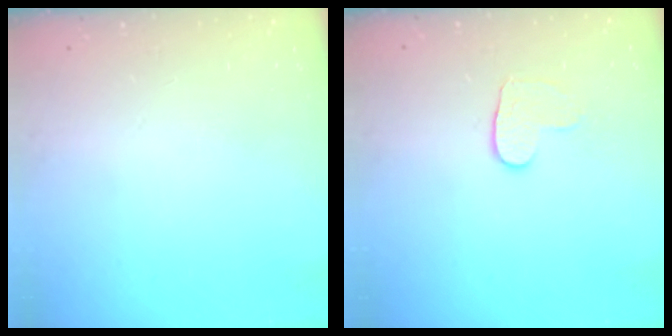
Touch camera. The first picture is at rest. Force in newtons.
{"total": 5.6, "press": 5.5, "slide": 0.5}